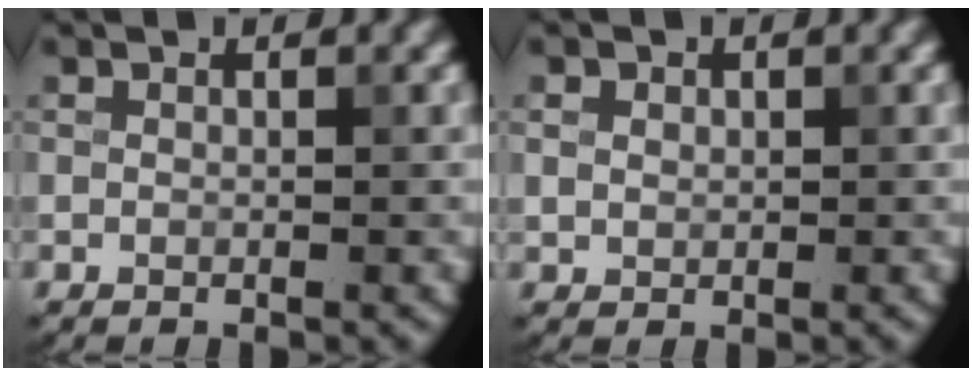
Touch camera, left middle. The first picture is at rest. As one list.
[{"total": 1.1, "force": [0.5, 1.0, 0.4], "torque": [-0.005, -0.002, 0.009]}]